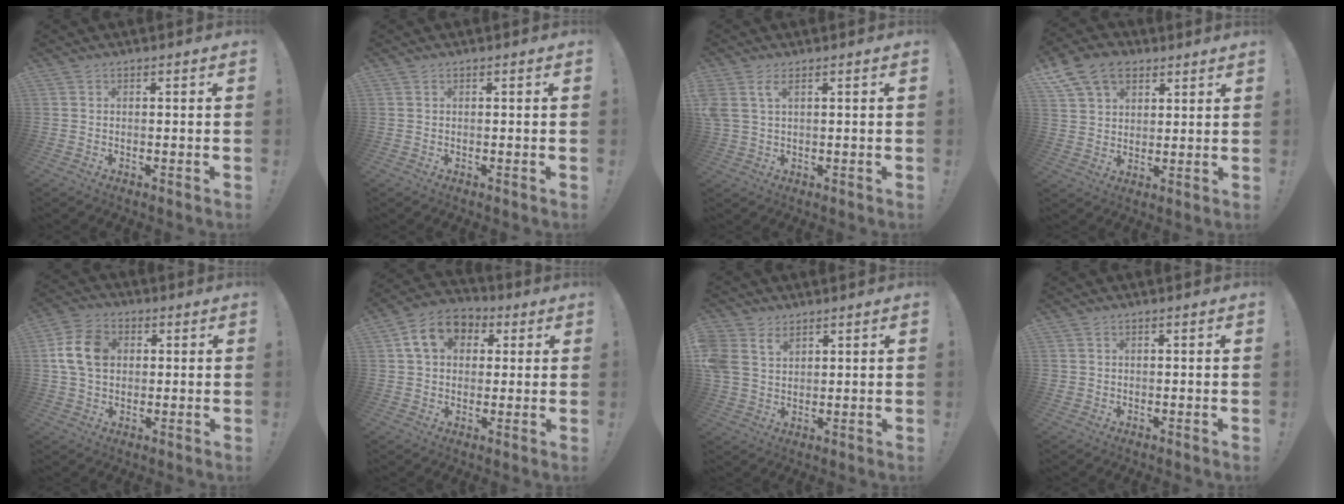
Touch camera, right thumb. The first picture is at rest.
{"total": 0.0}
{"total": 4.2, "force": [1.7, 1.6, 3.5], "torque": [-0.066, -0.006, 0.030]}
{"total": 11.8, "force": [7.0, 8.0, 5.1], "torque": [-0.094, -0.027, 0.141]}
{"total": 11.8, "force": [2.1, 8.8, 7.6], "torque": [-0.139, 0.010, 0.041]}
{"total": 11.7, "force": [4.0, 8.9, 6.4], "torque": [-0.099, 0.001, 0.080]}
{"total": 7.2, "force": [3.7, 5.2, 3.4], "torque": [-0.076, -0.016, 0.072]}
{"total": 1.1, "force": [0.1, 1.1, 0.2], "torque": [-0.003, 0.002, 0.003]}